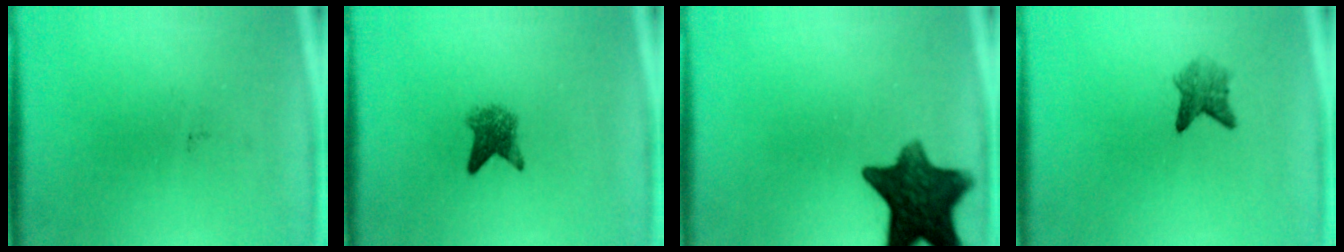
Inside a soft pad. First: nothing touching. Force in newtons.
{"total": 3.3}
{"total": 12.1}
{"total": 2.7}